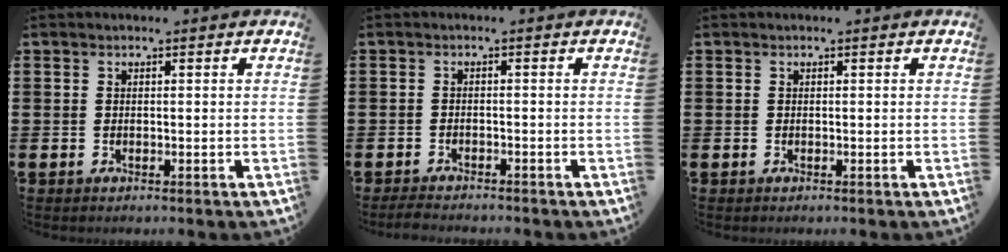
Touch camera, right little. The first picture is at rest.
{"total": 1.6, "force": [-1.5, 0.2, 0.4], "torque": [-0.009, 0.004, -0.031]}
{"total": 0.0}